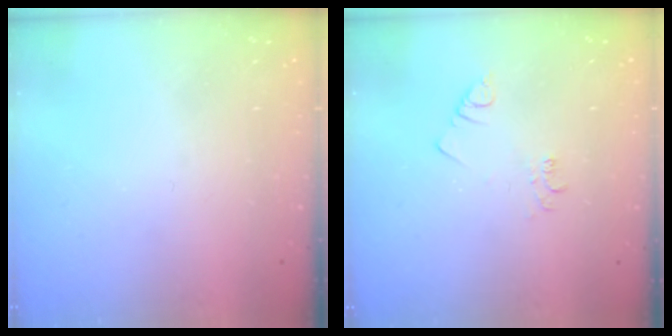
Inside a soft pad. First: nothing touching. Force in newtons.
{"total": 3.0, "press": 3.0, "slide": 0.5}